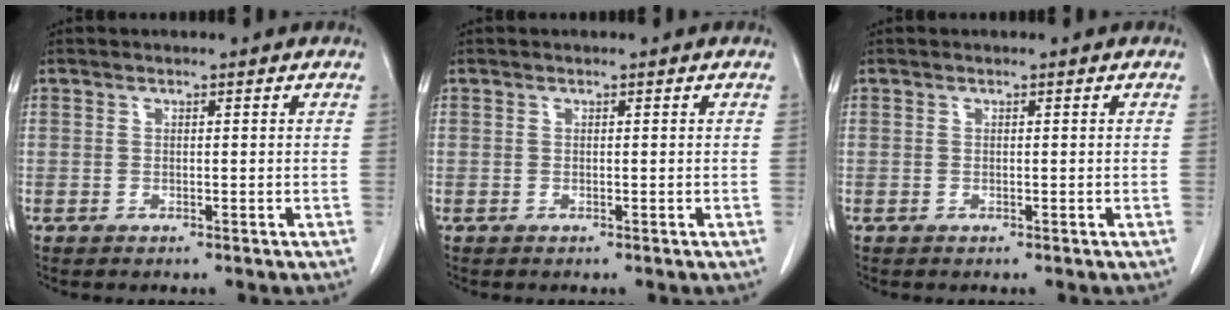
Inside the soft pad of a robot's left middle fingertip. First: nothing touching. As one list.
[{"total": 0.0}, {"total": 0.0}]